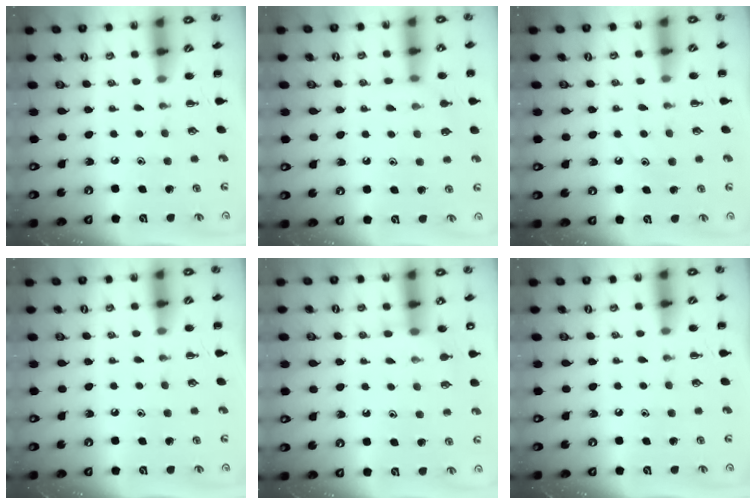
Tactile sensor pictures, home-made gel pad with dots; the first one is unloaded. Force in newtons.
{"total": 6.3, "press": 6.0, "slide": 1.8}
{"total": 8.9, "press": 8.8, "slide": 1.2}
{"total": 0.0}
{"total": 7.5, "press": 7.4, "slide": 1.1}
{"total": 0.0}